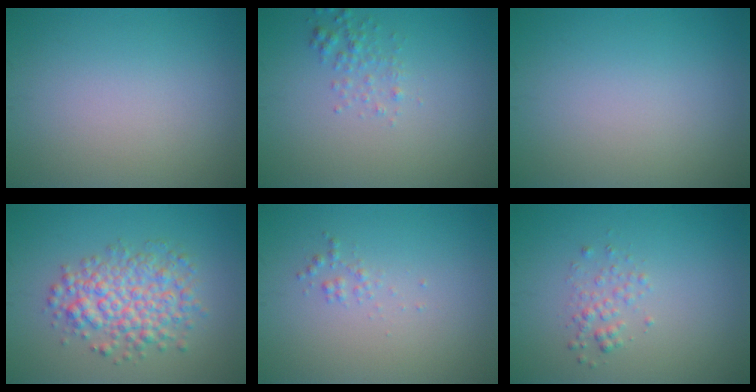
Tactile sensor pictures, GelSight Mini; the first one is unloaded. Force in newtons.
{"total": 1.6, "press": 1.5, "slide": 0.2}
{"total": 0.0}
{"total": 5.2, "press": 5.2, "slide": 0.2}
{"total": 0.7, "press": 0.7, "slide": 0.0}
{"total": 1.4, "press": 1.4, "slide": 0.1}